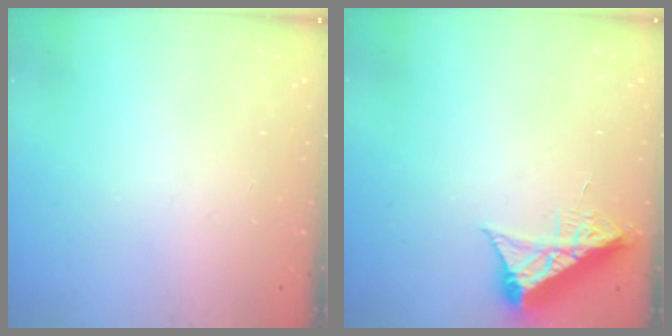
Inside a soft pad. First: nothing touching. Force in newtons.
{"total": 8.2, "press": 8.2, "slide": 0.3}